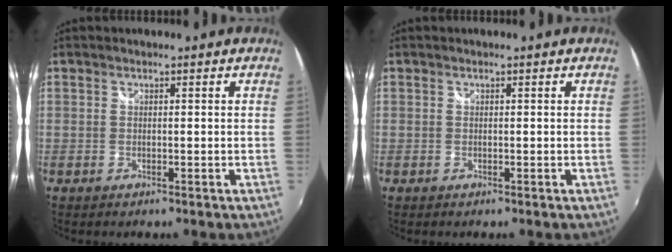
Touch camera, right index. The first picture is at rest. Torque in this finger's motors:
{"motor_torque": [-0.02, 0.00, 0.00, 0.00]}